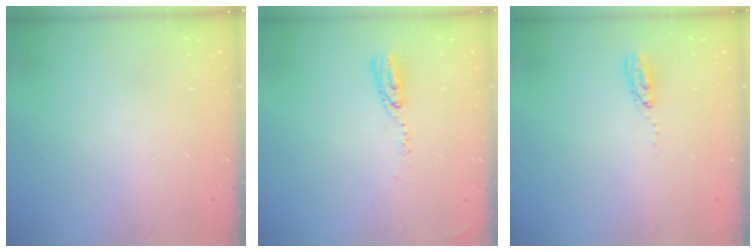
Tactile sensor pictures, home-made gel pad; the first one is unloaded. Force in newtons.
{"total": 6.8, "press": 6.8, "slide": 0.6}
{"total": 5.0, "press": 5.0, "slide": 0.5}